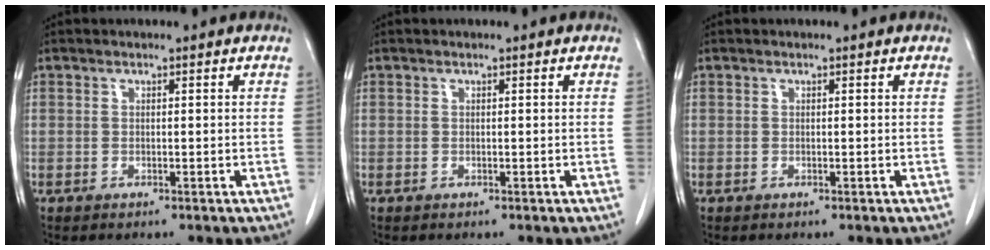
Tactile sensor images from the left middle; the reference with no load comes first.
{"total": 0.0}
{"total": 0.0}